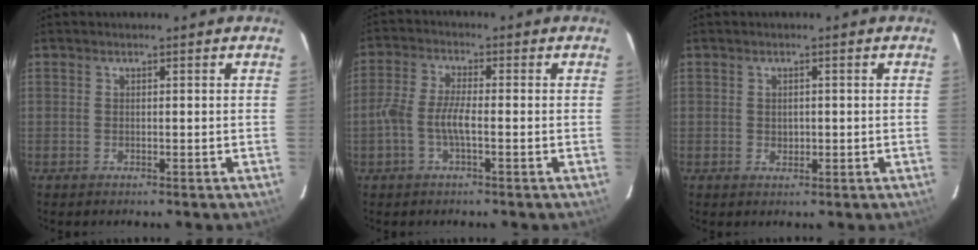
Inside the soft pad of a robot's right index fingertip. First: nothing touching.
{"total": 5.3, "force": [-1.6, 1.3, 4.9], "torque": [-0.109, 0.007, -0.033]}
{"total": 1.5, "force": [0.0, 1.4, 0.6], "torque": [-0.007, 0.001, 0.003]}